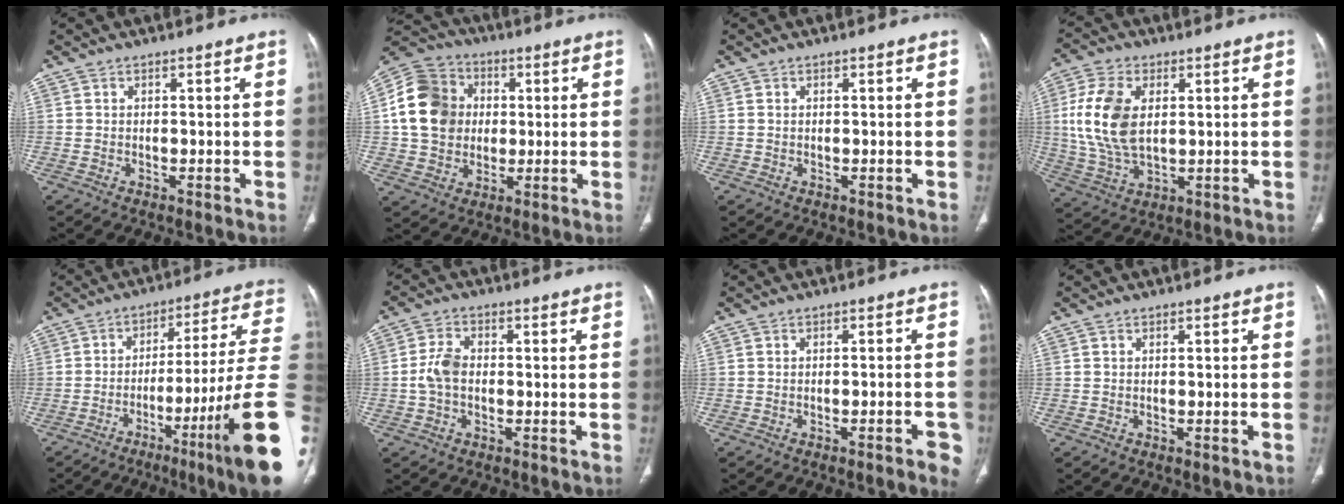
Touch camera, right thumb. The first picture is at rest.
{"total": 14.9, "force": [1.4, 12.8, 7.5], "torque": [-0.126, 0.017, 0.023]}
{"total": 0.0}
{"total": 13.3, "force": [2.2, 7.8, 10.6], "torque": [-0.220, -0.005, 0.047]}
{"total": 23.8, "force": [-8.7, 1.9, 22.1], "torque": [-0.251, 0.043, -0.126]}
{"total": 5.0, "force": [-0.6, 3.2, 3.7], "torque": [-0.076, 0.015, -0.017]}
{"total": 4.6, "force": [-2.4, 0.9, 3.8], "torque": [-0.047, 0.010, -0.026]}
{"total": 0.9, "force": [-0.4, 0.0, 0.9], "torque": [-0.019, 0.005, -0.001]}